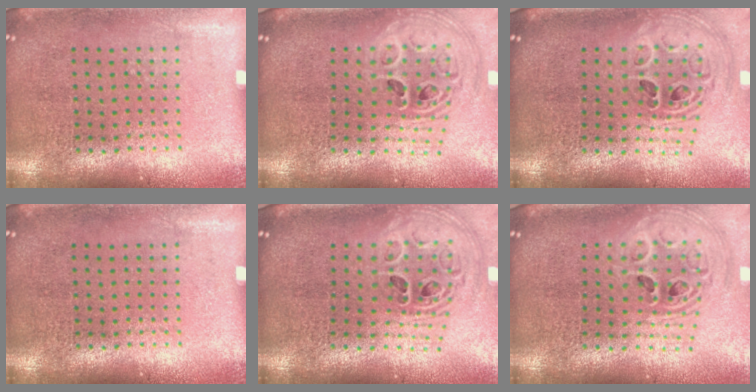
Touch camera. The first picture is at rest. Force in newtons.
{"total": 2.6, "press": 1.9, "slide": 1.8}
{"total": 1.5, "press": 1.4, "slide": 0.7}
{"total": 0.0}
{"total": 1.8, "press": 1.5, "slide": 1.0}
{"total": 2.5, "press": 1.9, "slide": 1.6}